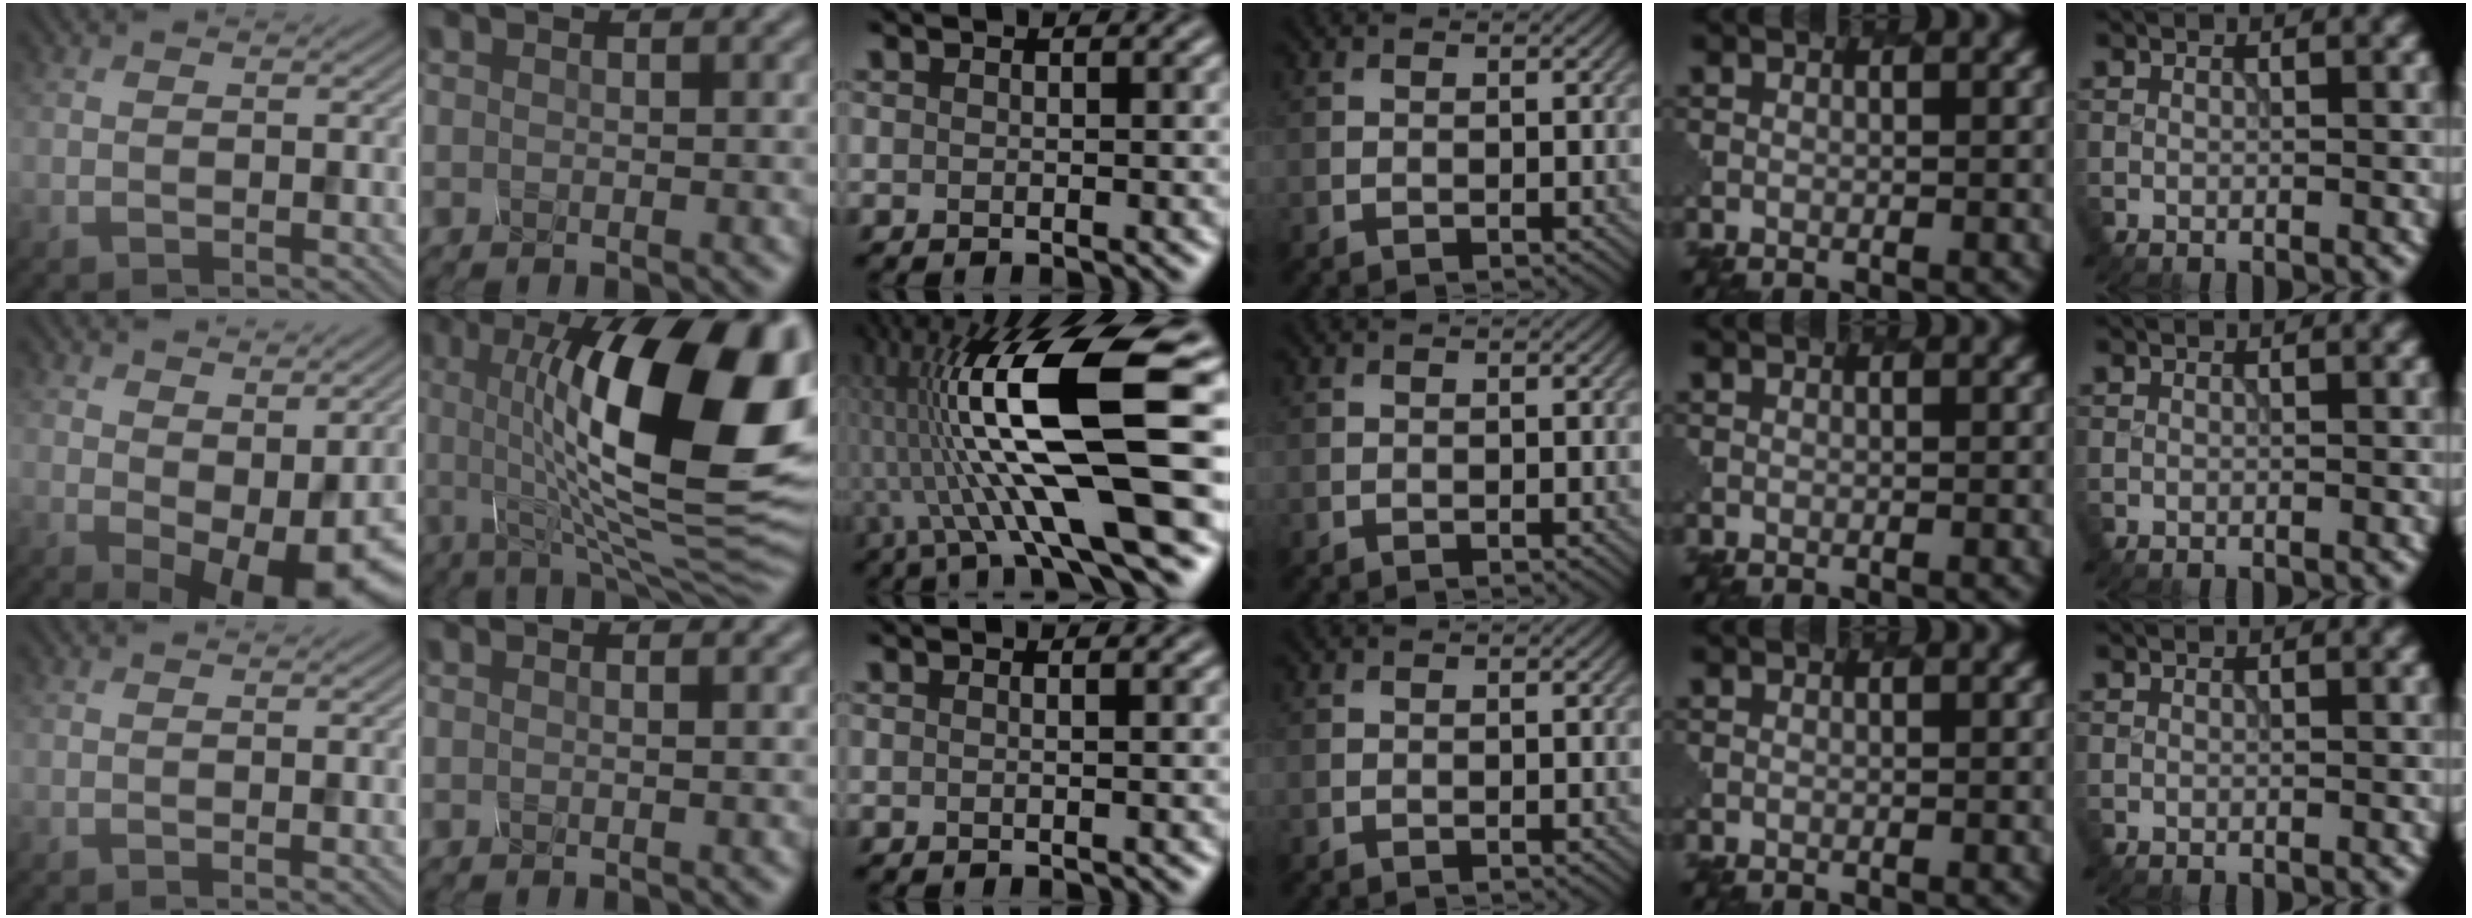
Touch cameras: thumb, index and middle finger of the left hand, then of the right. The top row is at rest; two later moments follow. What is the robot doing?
{"motion": "pour", "object": "mug"}